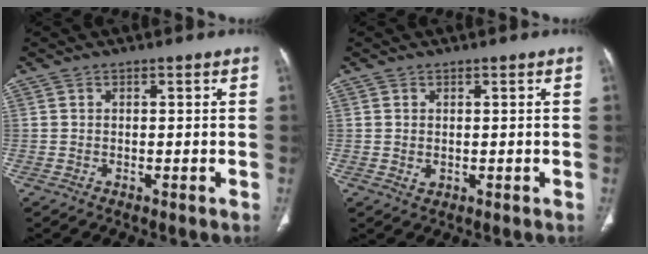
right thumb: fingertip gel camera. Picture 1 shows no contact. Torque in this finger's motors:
{"motor_torque": [-0.28, 0.03, -0.34, 0.24, 0.06]}